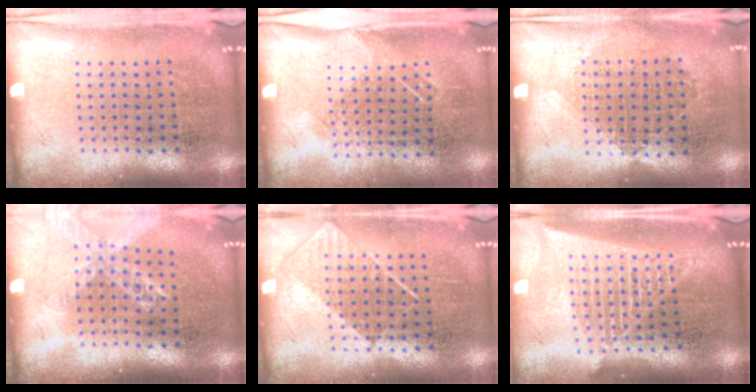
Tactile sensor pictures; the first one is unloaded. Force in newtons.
{"total": 1.1, "press": 0.8, "slide": 0.7}
{"total": 0.9, "press": 0.8, "slide": 0.4}
{"total": 1.3, "press": 1.3, "slide": 0.2}
{"total": 0.8, "press": 0.6, "slide": 0.5}
{"total": 1.8, "press": 1.6, "slide": 0.8}